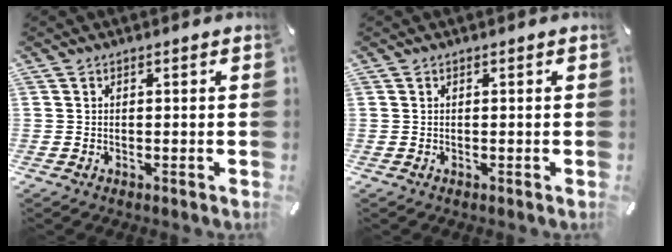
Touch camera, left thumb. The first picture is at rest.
{"total": 0.0}